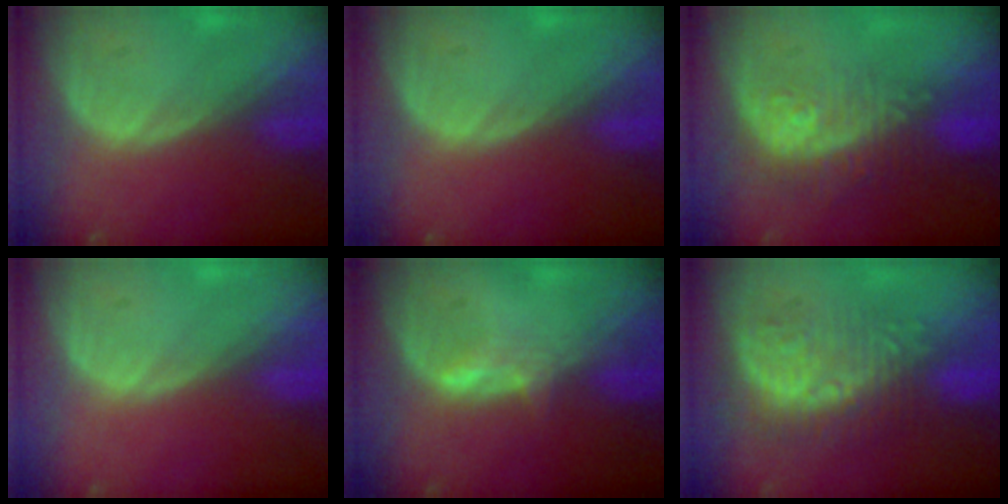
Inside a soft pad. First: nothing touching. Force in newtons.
{"total": 0.0}
{"total": 9.7, "press": 8.1, "slide": 5.3}
{"total": 0.0}
{"total": 2.1, "press": 2.0, "slide": 0.4}
{"total": 10.0, "press": 8.7, "slide": 5.0}